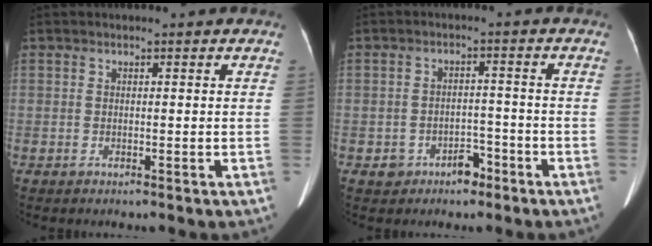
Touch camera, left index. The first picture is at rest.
{"total": 4.0, "force": [-2.6, 2.9, 0.8], "torque": [-0.003, 0.008, -0.031]}